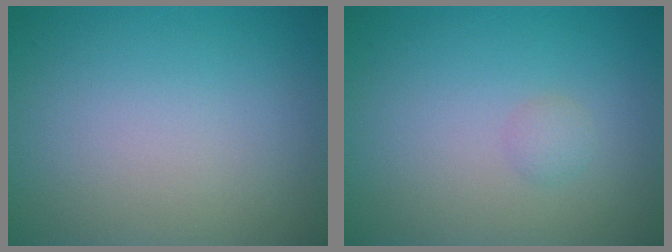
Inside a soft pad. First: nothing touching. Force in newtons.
{"total": 0.8, "press": 0.8, "slide": 0.1}